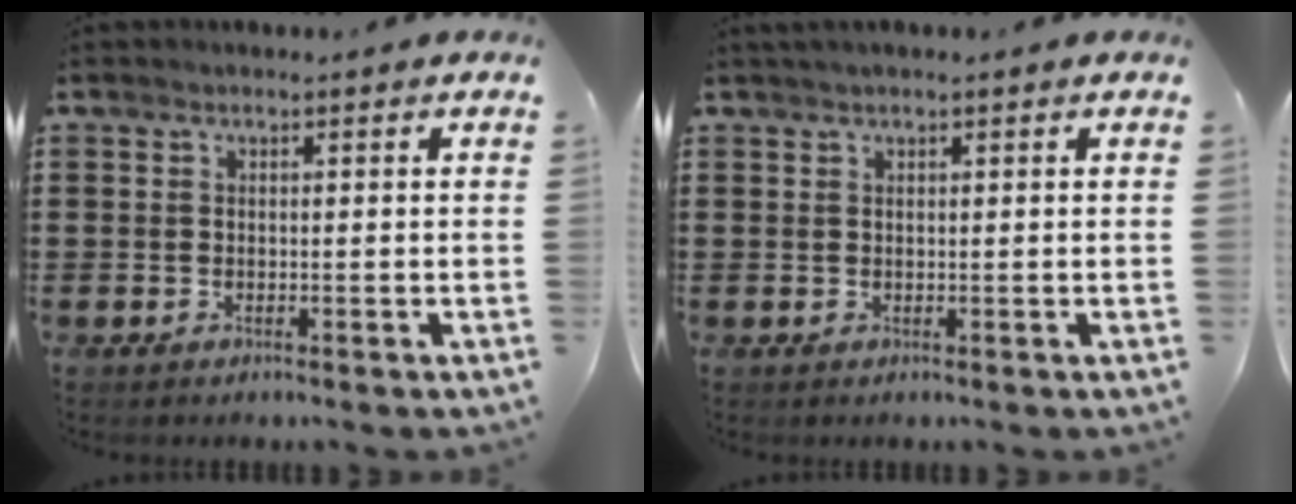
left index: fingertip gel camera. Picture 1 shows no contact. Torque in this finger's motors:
{"motor_torque": [1.99, 0.15, 0.17, 0.08]}